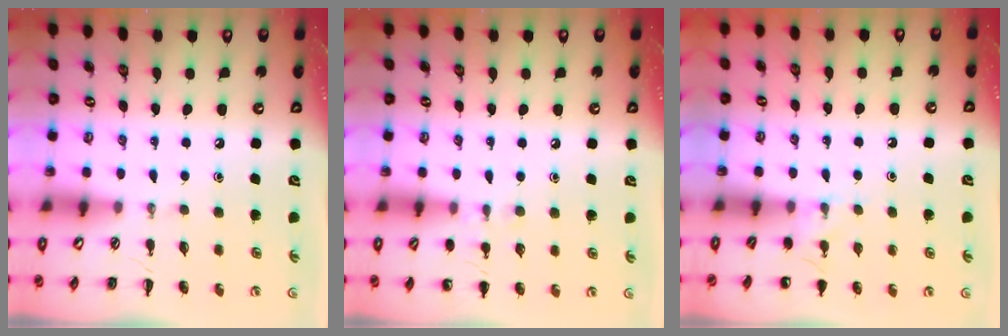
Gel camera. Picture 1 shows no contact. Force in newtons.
{"total": 5.9, "press": 5.6, "slide": 1.8}
{"total": 4.9, "press": 4.6, "slide": 1.7}